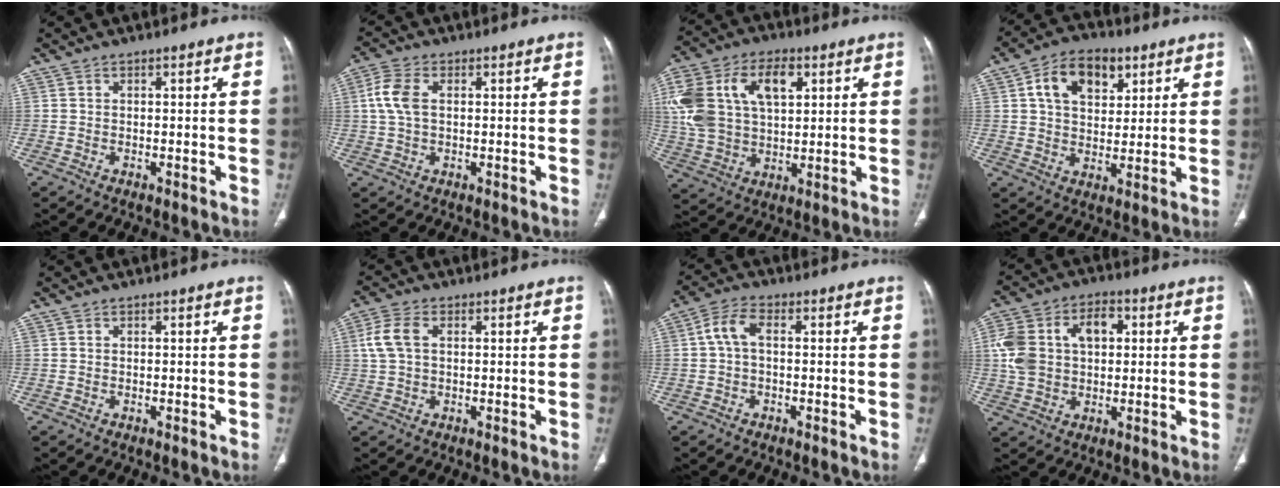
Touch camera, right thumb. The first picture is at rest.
{"total": 6.2, "force": [0.9, 3.6, 4.9], "torque": [-0.123, 0.014, 0.015]}
{"total": 20.3, "force": [5.6, 12.8, 14.8], "torque": [-0.302, 0.015, 0.103]}
{"total": 11.6, "force": [4.6, 7.6, 7.4], "torque": [-0.093, -0.005, 0.074]}
{"total": 0.0}
{"total": 5.3, "force": [1.0, 3.2, 4.1], "torque": [-0.104, 0.013, 0.020]}
{"total": 5.1, "force": [0.2, 2.8, 4.3], "torque": [-0.089, 0.016, -0.004]}
{"total": 13.9, "force": [2.2, 9.6, 9.9], "torque": [-0.177, 0.027, 0.036]}